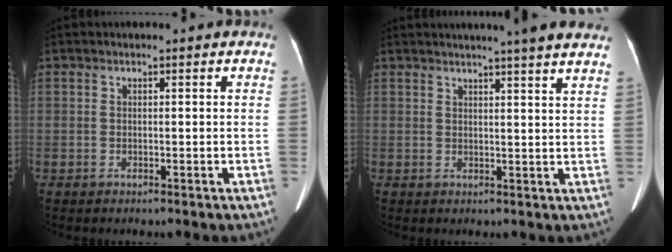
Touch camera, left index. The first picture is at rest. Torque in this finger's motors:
{"motor_torque": [0.03, -0.37, -0.01, 0.02]}